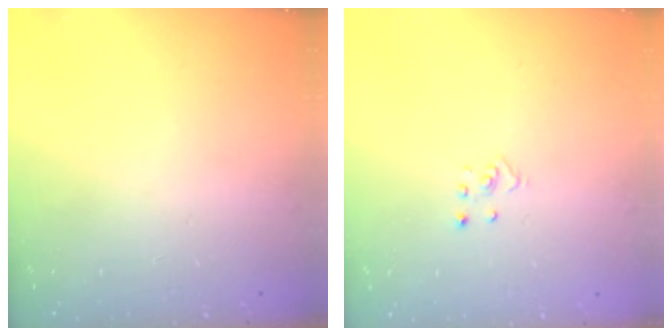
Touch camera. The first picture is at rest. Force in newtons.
{"total": 2.3, "press": 2.3, "slide": 0.2}